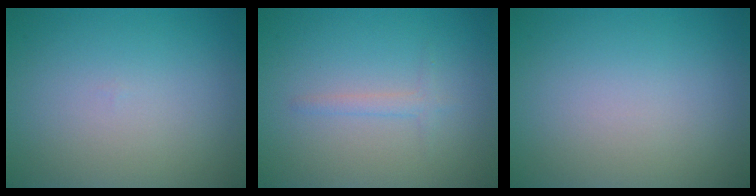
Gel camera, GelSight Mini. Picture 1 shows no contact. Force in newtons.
{"total": 1.1, "press": 1.1, "slide": 0.1}
{"total": 0.0}